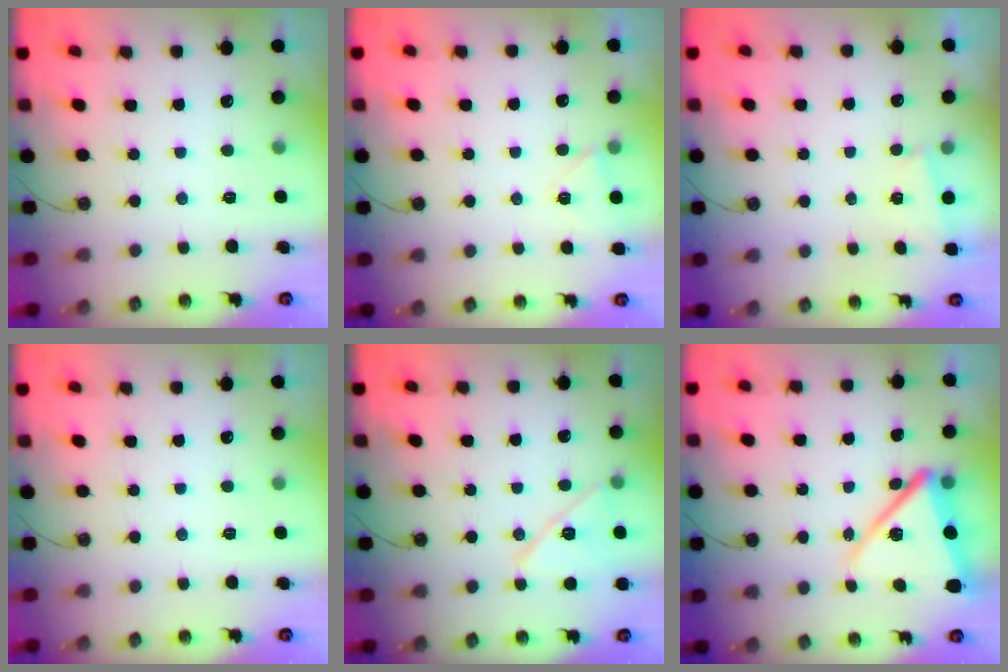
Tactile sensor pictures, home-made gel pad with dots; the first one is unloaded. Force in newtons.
{"total": 4.5, "press": 3.8, "slide": 2.4}
{"total": 1.0, "press": 1.0, "slide": 0.3}
{"total": 0.0}
{"total": 13.5, "press": 12.9, "slide": 3.9}
{"total": 15.2, "press": 15.2, "slide": 1.5}